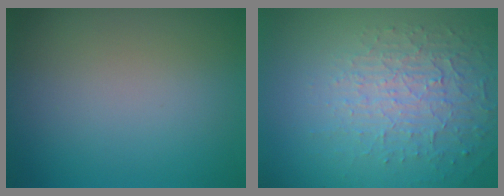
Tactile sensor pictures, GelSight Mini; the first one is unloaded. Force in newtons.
{"total": 5.3, "press": 3.4, "slide": 4.1}